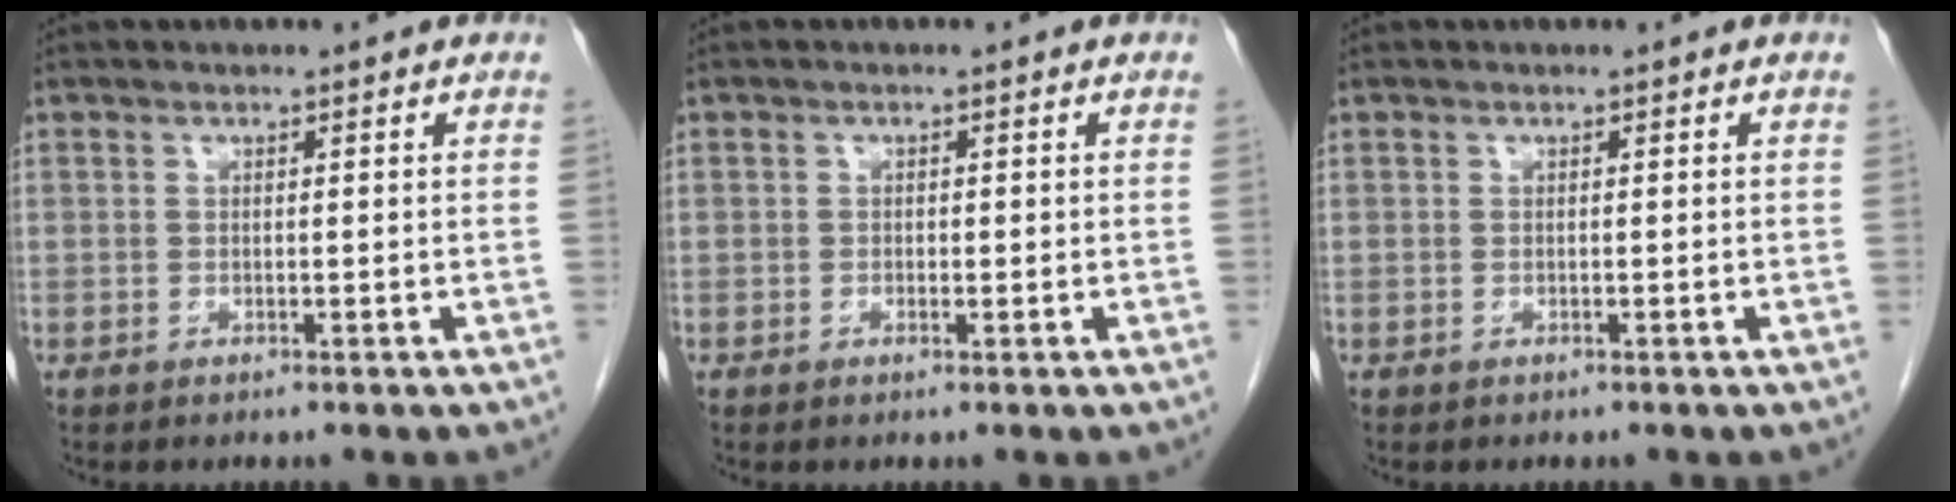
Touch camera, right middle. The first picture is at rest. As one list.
[{"total": 0.5, "force": [0.0, 0.3, 0.4], "torque": [-0.009, 0.000, -0.001]}, {"total": 0.0}]